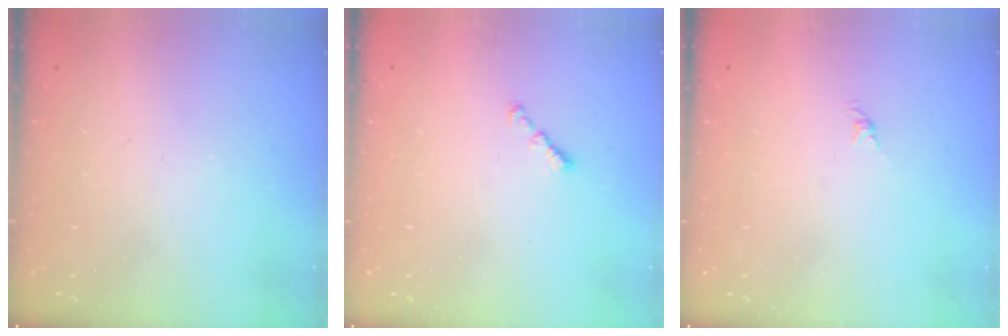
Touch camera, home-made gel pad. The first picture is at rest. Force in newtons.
{"total": 1.0, "press": 0.9, "slide": 0.5}
{"total": 0.0}